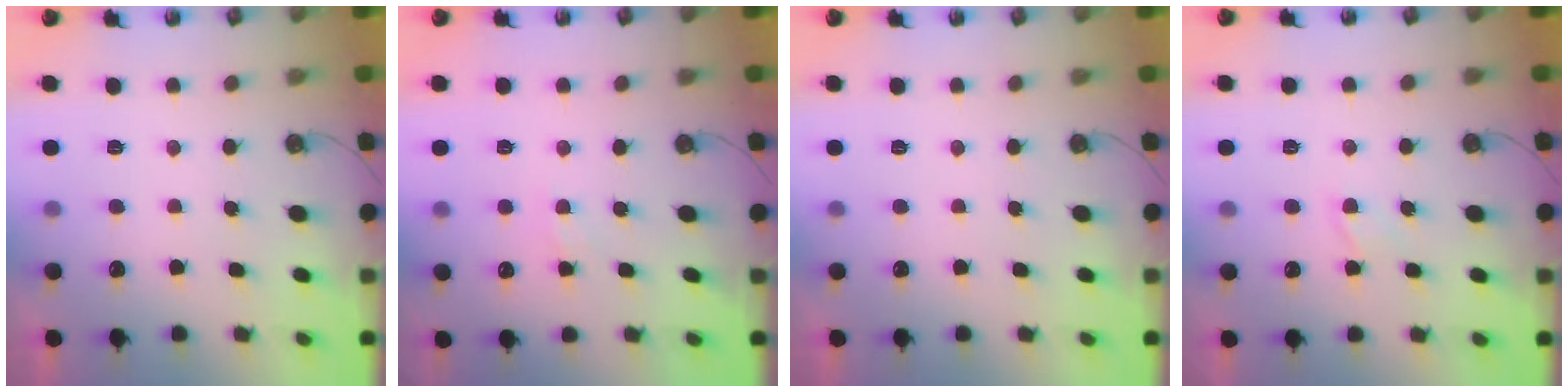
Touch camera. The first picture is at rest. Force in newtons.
{"total": 4.4, "press": 4.4, "slide": 0.6}
{"total": 0.0}
{"total": 2.3, "press": 2.2, "slide": 0.3}